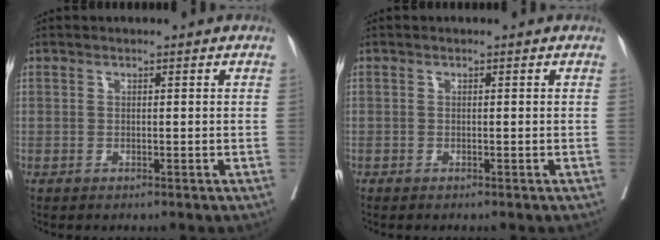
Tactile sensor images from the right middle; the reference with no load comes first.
{"total": 0.5, "force": [-0.1, 0.5, -0.1], "torque": [0.004, 0.007, -0.003]}